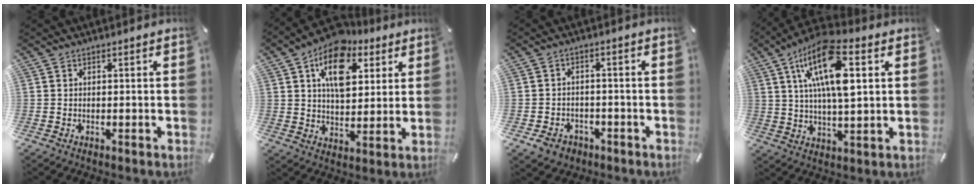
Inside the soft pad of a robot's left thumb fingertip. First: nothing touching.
{"total": 14.4, "force": [6.6, 9.3, 8.8], "torque": [-0.127, -0.025, 0.116]}
{"total": 4.8, "force": [-2.6, 3.7, 1.5], "torque": [-0.034, 0.011, -0.049]}
{"total": 16.3, "force": [6.2, 6.3, 13.7], "torque": [-0.269, -0.011, 0.098]}